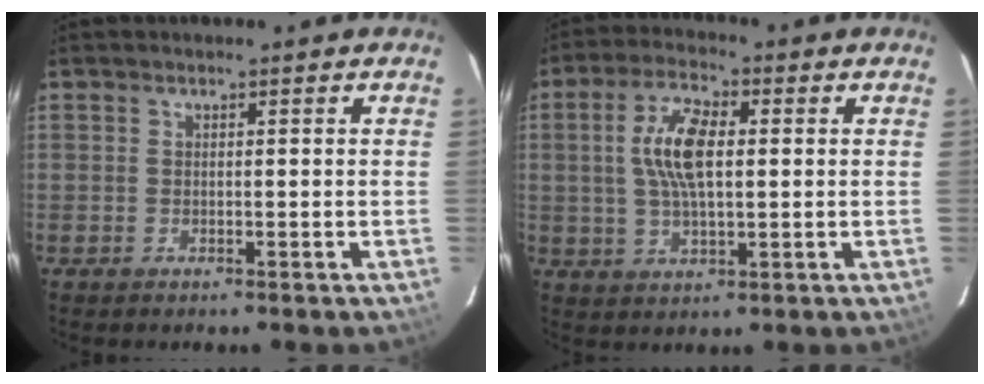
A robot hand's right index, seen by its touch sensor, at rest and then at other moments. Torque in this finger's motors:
{"motor_torque": [0.42, -0.01, 0.64, 0.17]}